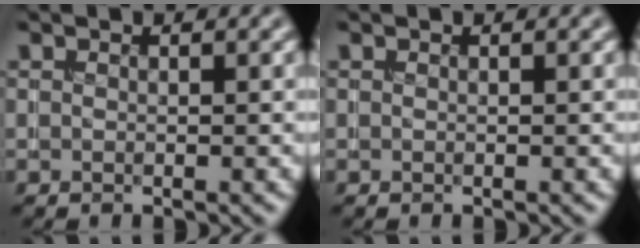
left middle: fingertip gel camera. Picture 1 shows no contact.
{"total": 0.0}